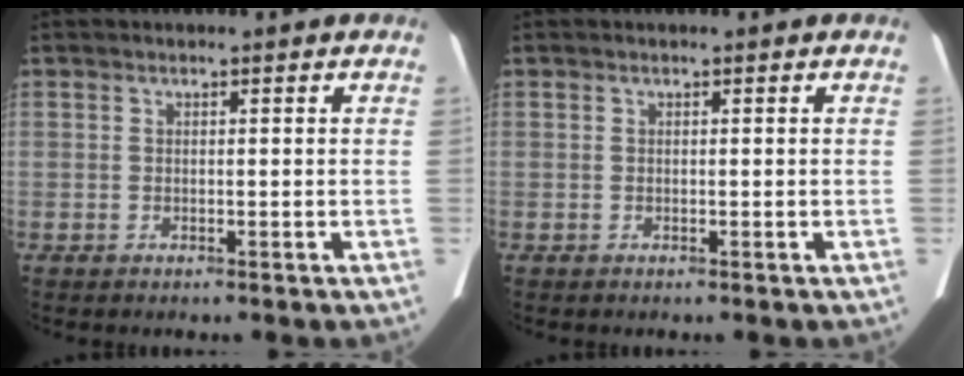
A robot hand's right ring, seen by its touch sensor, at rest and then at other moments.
{"total": 0.0}